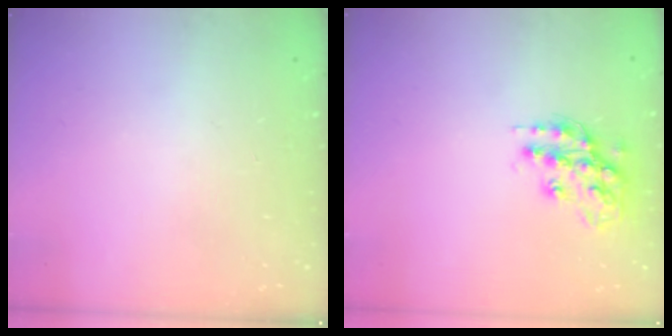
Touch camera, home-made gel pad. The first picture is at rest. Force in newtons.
{"total": 15.0, "press": 15.0, "slide": 1.2}